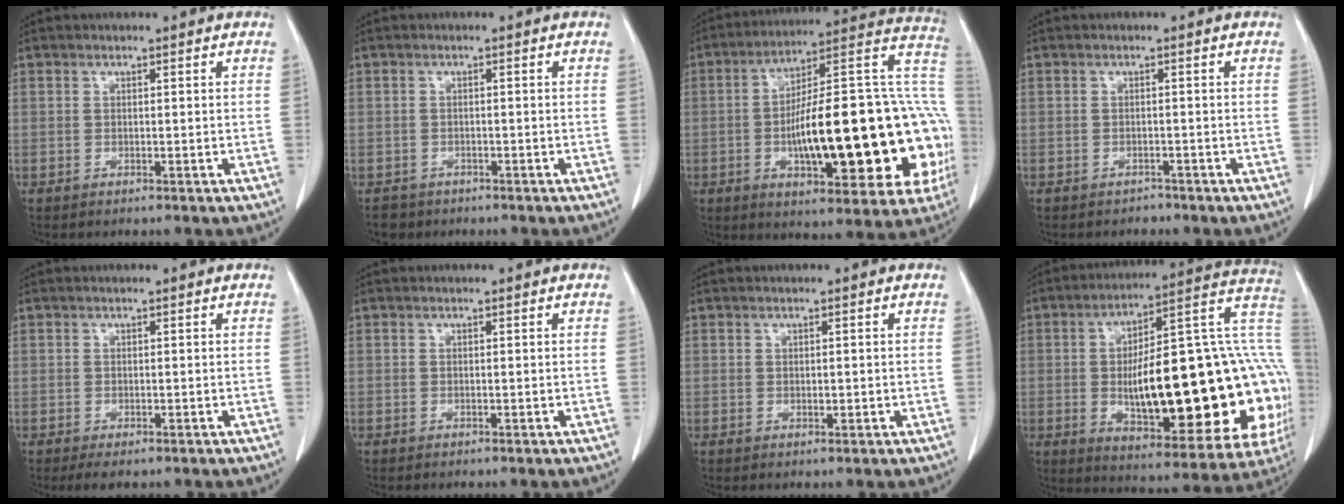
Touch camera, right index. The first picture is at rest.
{"total": 3.5, "force": [-2.5, 2.4, 0.0], "torque": [-0.007, 0.005, -0.039]}
{"total": 30.6, "force": [-4.4, 7.7, 29.3], "torque": [-0.338, 0.032, -0.059]}
{"total": 1.3, "force": [-1.1, 0.5, -0.2], "torque": [-0.003, -0.001, -0.015]}
{"total": 2.0, "force": [-1.4, 0.9, 1.1], "torque": [-0.019, -0.002, -0.016]}
{"total": 0.0}
{"total": 0.7, "force": [0.1, 0.5, 0.5], "torque": [-0.005, 0.002, 0.003]}
{"total": 34.2, "force": [-2.8, 8.9, 32.9], "torque": [-0.386, 0.033, -0.029]}